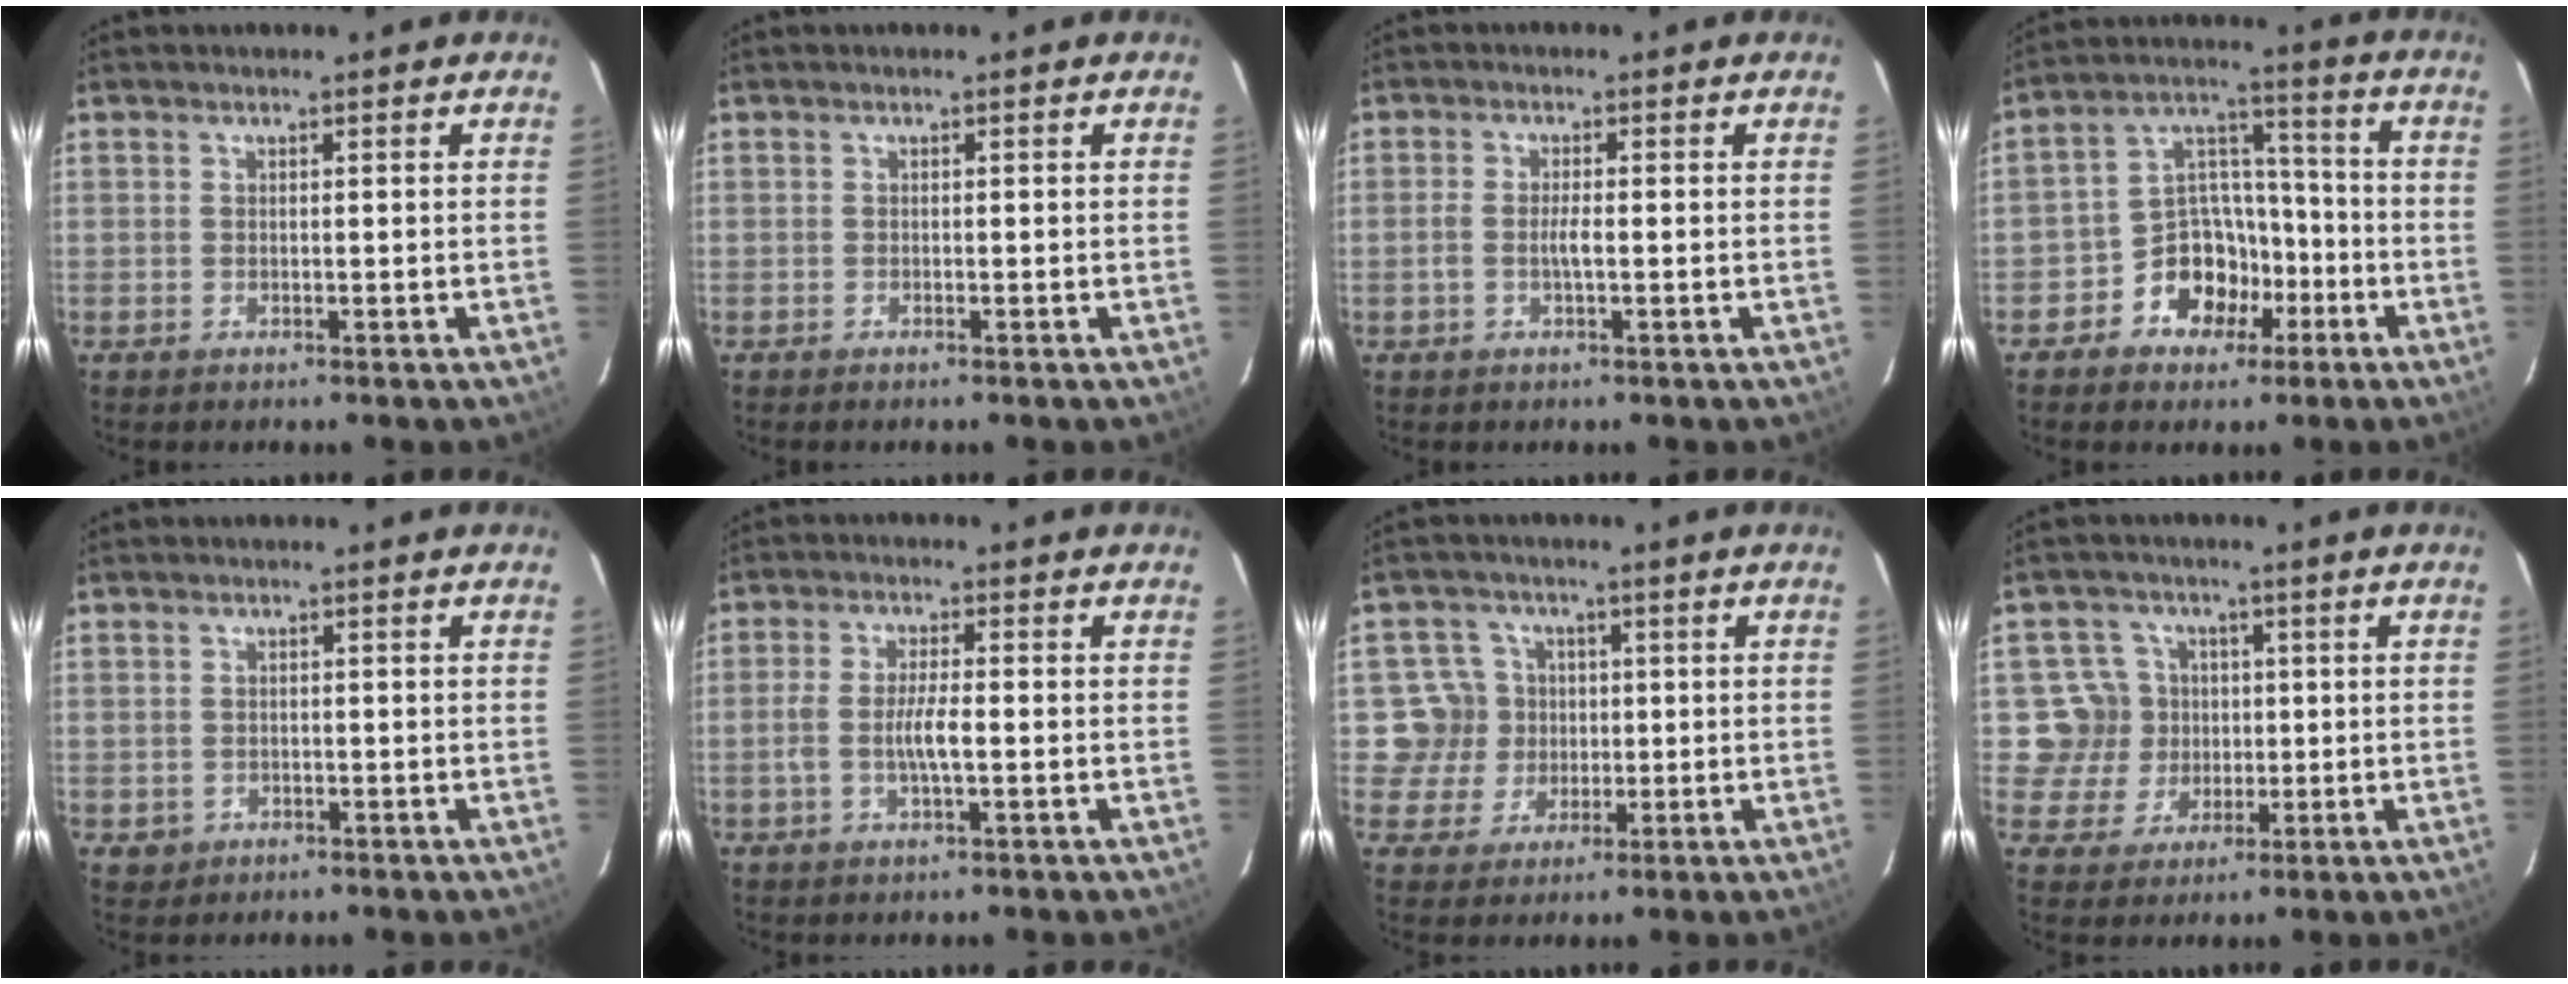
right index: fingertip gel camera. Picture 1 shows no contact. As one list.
[{"total": 1.2, "force": [-0.4, -0.6, -0.9], "torque": [0.020, 0.000, -0.010]}, {"total": 2.4, "force": [-0.7, 0.3, 2.3], "torque": [-0.049, 0.001, -0.014]}, {"total": 9.7, "force": [-5.4, 7.5, 3.2], "torque": [-0.061, 0.044, -0.083]}, {"total": 1.9, "force": [-0.8, 1.6, -0.6], "torque": [0.006, 0.000, -0.006]}, {"total": 5.0, "force": [-1.2, 0.8, 4.8], "torque": [-0.096, 0.001, -0.023]}, {"total": 6.8, "force": [0.1, 6.8, 0.1], "torque": [-0.008, 0.016, -0.002]}, {"total": 7.4, "force": [0.3, 7.4, 0.2], "torque": [-0.015, 0.016, 0.002]}]